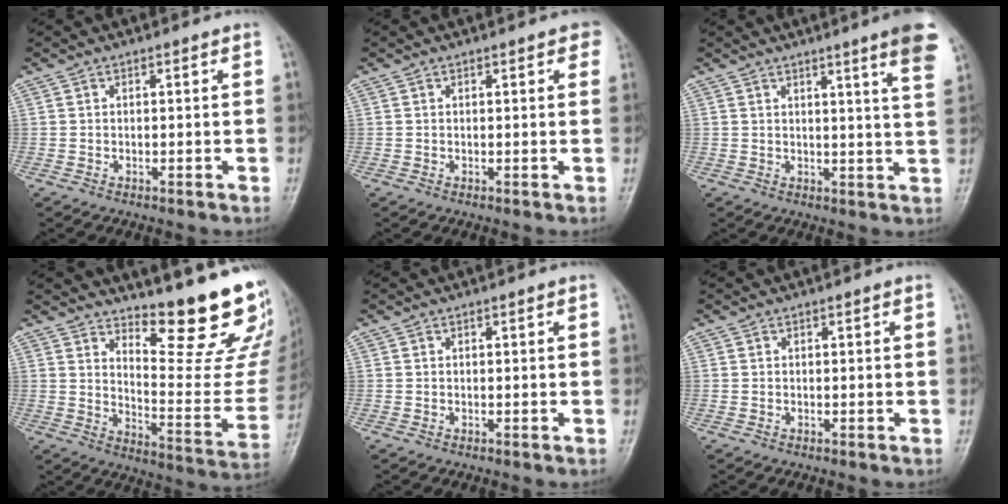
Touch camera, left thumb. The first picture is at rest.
{"total": 2.1, "force": [1.1, 1.0, 1.5], "torque": [-0.006, 0.001, 0.009]}
{"total": 8.5, "force": [5.4, 0.0, 6.6], "torque": [-0.074, -0.025, 0.057]}
{"total": 19.9, "force": [14.9, 4.5, 12.3], "torque": [-0.130, -0.142, 0.211]}
{"total": 0.0}
{"total": 0.0}